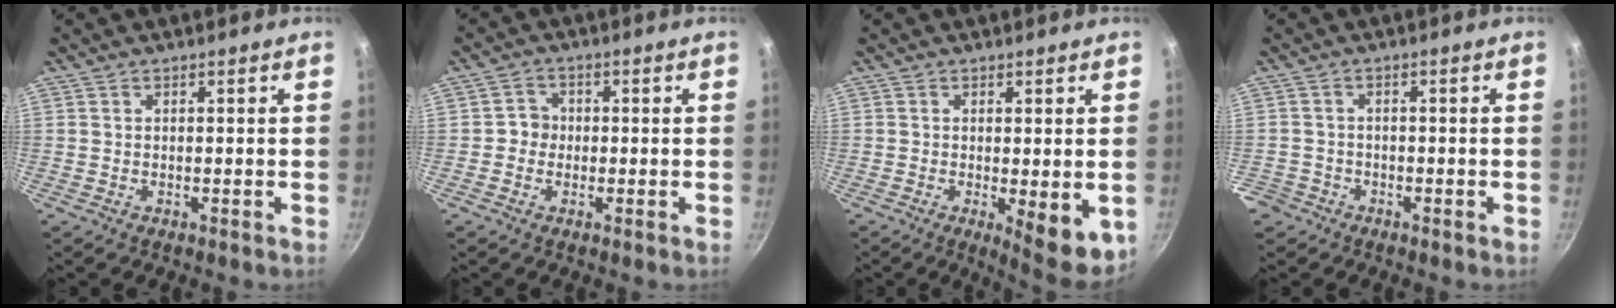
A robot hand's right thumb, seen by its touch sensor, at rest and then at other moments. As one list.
[{"total": 3.2, "force": [-0.5, 3.0, 1.1], "torque": [0.003, 0.010, -0.016]}, {"total": 8.1, "force": [-2.0, 2.5, 7.5], "torque": [-0.099, -0.022, -0.023]}, {"total": 3.0, "force": [-2.1, 2.2, 0.2], "torque": [0.007, 0.011, -0.042]}]